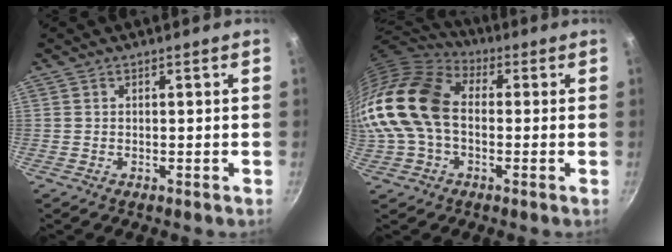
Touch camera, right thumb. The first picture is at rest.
{"total": 18.6, "force": [-0.3, 12.9, 13.4], "torque": [-0.260, 0.038, -0.018]}